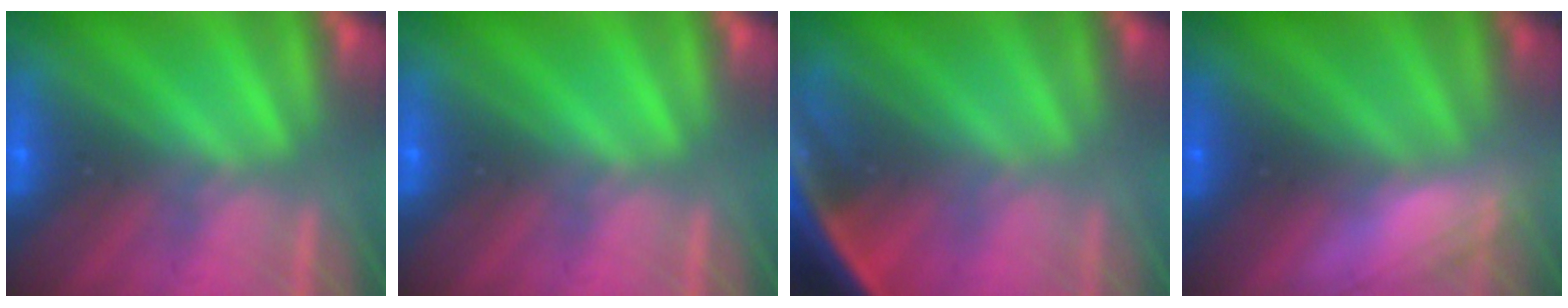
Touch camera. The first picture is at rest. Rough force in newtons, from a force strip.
{"total": 0.0}
{"total": 7.4}
{"total": 2.9}